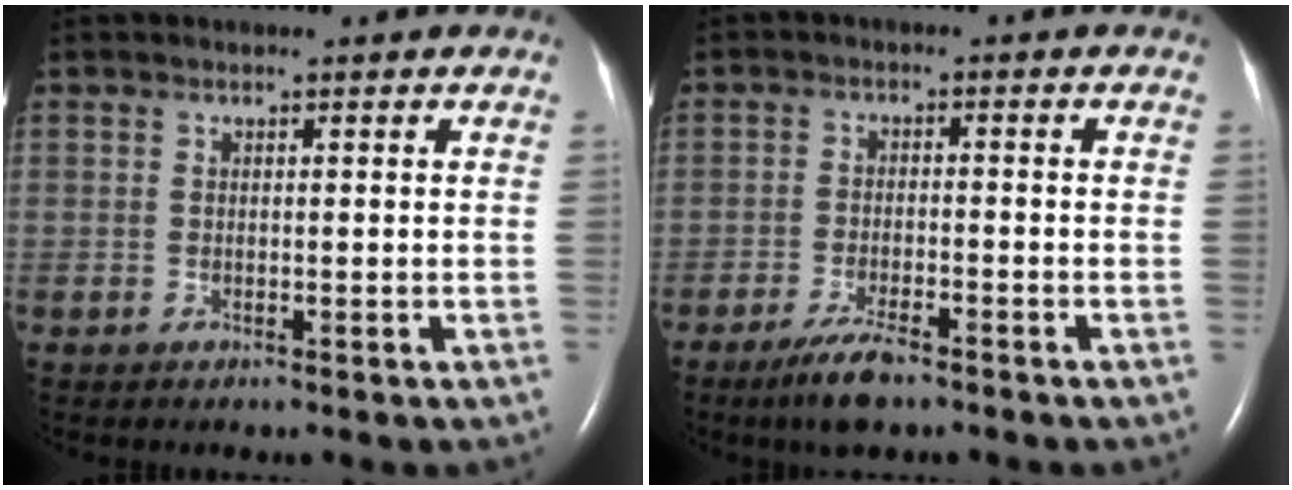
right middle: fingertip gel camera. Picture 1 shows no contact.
{"total": 5.2, "force": [-3.8, 0.9, 3.4], "torque": [-0.079, -0.010, -0.066]}